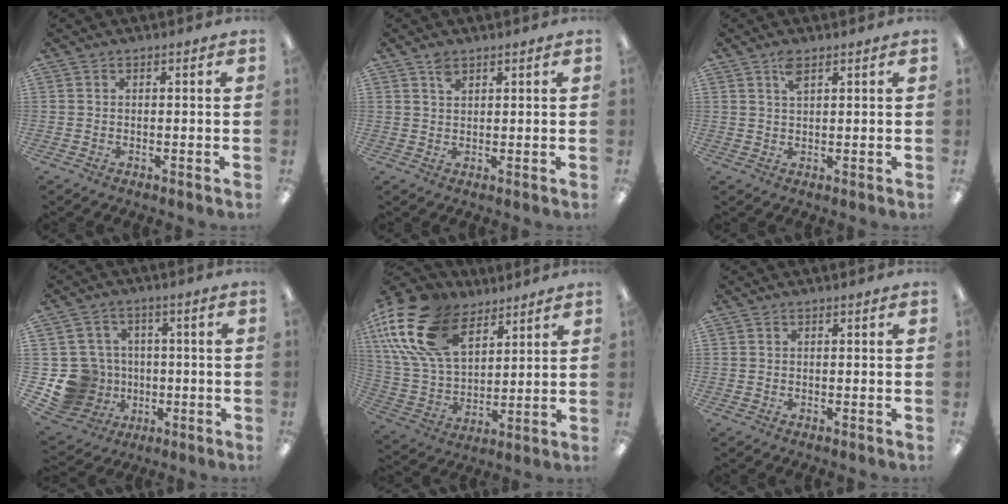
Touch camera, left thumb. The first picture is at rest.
{"total": 2.2, "force": [1.7, 1.1, 1.0], "torque": [-0.016, -0.007, 0.031]}
{"total": 5.3, "force": [3.2, 2.4, 3.6], "torque": [-0.063, -0.003, 0.055]}
{"total": 12.2, "force": [-2.3, 11.6, 3.0], "torque": [-0.089, 0.023, -0.025]}
{"total": 21.9, "force": [11.7, 13.0, 13.2], "torque": [-0.305, -0.044, 0.215]}
{"total": 0.0}